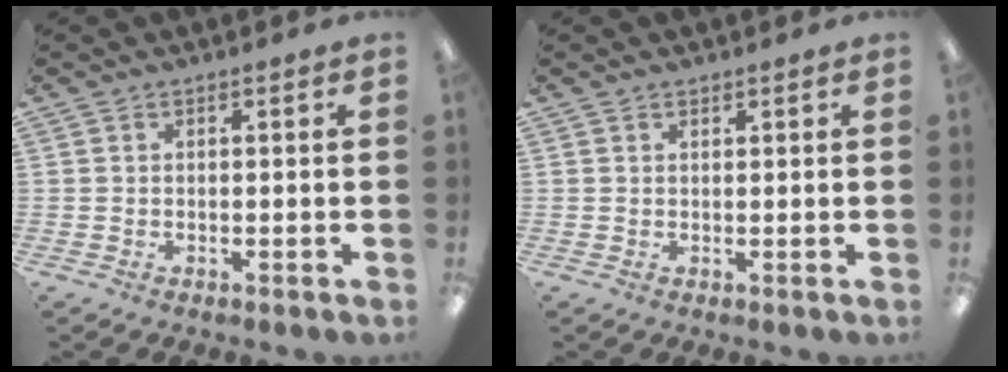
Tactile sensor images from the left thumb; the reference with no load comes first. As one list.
[{"total": 0.6, "force": [0.6, 0.2, 0.1], "torque": [-0.002, 0.000, 0.011]}]